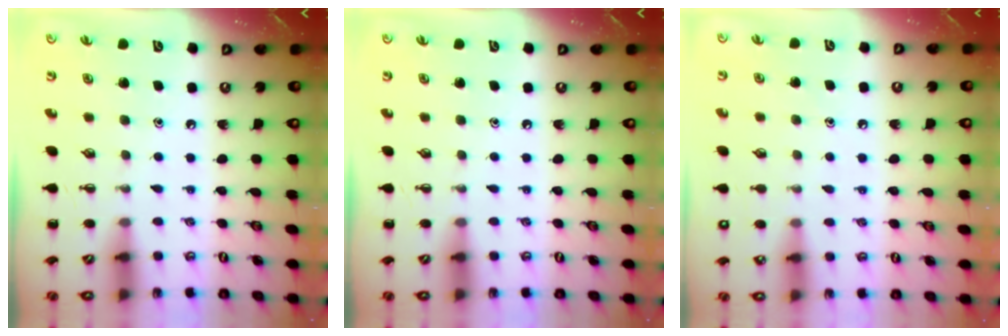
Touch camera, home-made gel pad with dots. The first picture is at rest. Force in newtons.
{"total": 0.0}
{"total": 6.9, "press": 6.6, "slide": 1.9}